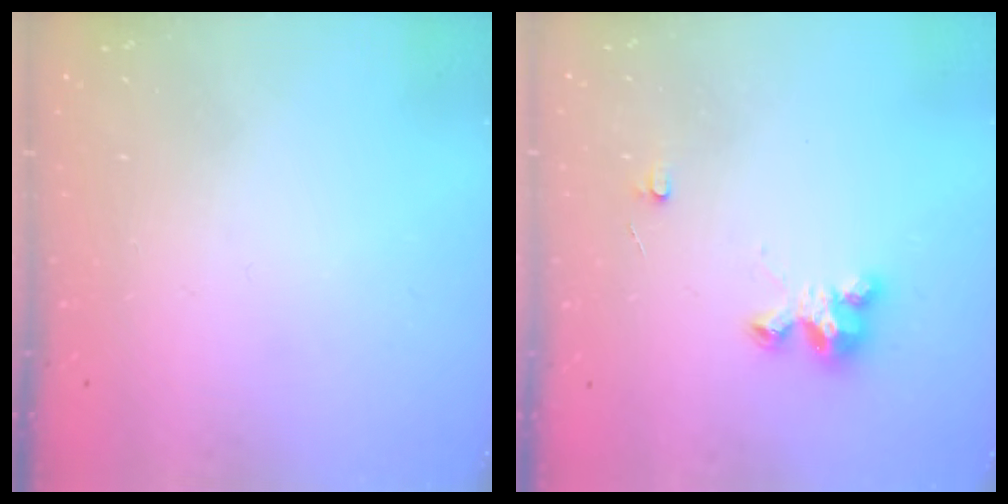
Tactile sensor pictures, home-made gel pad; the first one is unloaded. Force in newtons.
{"total": 4.0, "press": 4.0, "slide": 0.2}